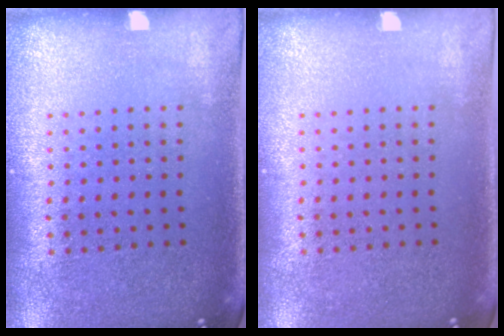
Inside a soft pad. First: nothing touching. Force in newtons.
{"total": 0.0}